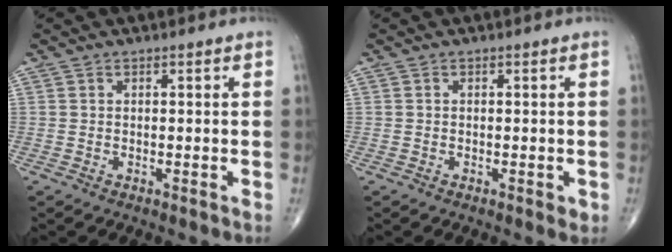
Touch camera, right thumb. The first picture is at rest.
{"total": 1.1, "force": [-0.3, 0.6, 0.9], "torque": [-0.012, -0.002, -0.006]}